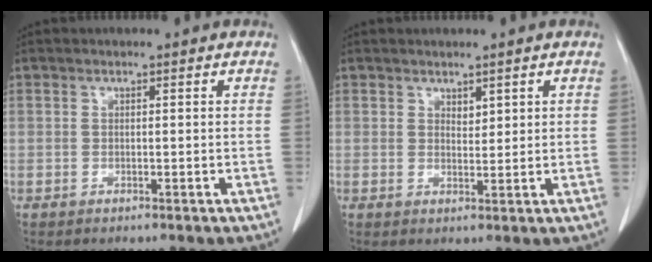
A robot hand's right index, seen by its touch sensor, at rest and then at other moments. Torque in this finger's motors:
{"motor_torque": [-0.15, 0.19, 0.02, 0.00]}